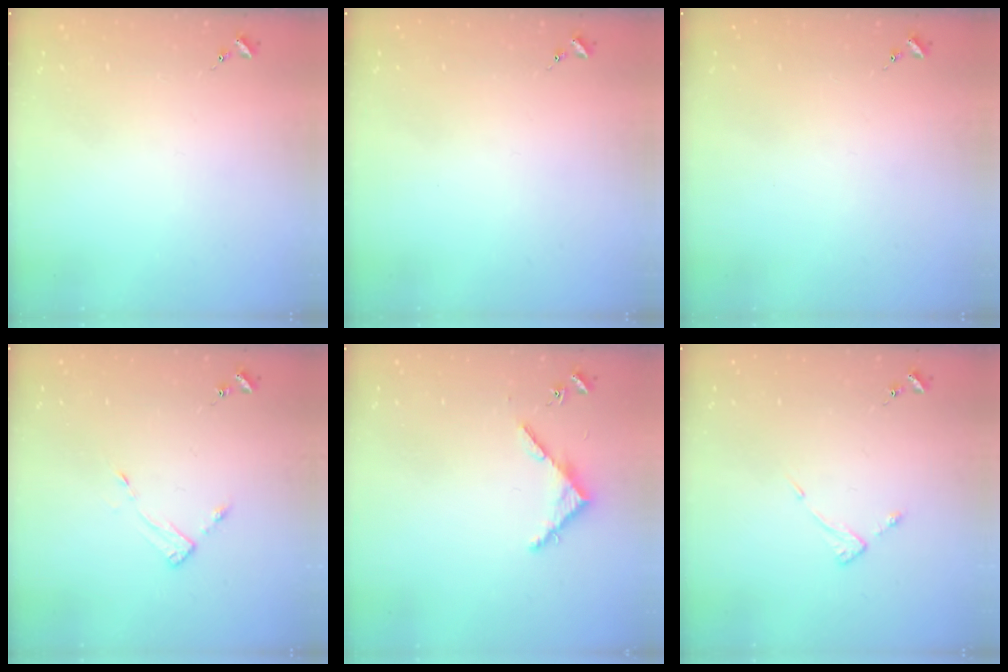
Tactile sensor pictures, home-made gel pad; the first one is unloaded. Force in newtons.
{"total": 0.0}
{"total": 0.0}
{"total": 3.7, "press": 3.6, "slide": 0.4}
{"total": 3.7, "press": 3.7, "slide": 0.3}
{"total": 3.9, "press": 3.9, "slide": 0.5}